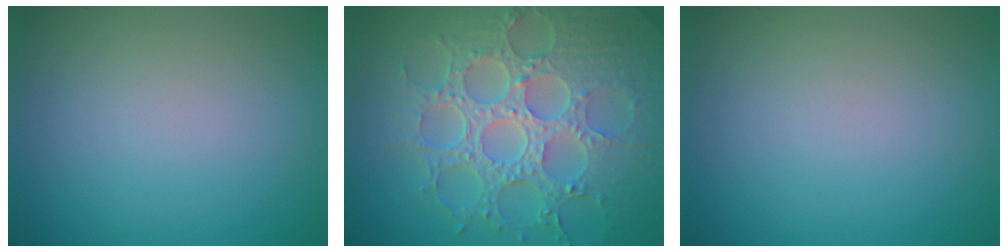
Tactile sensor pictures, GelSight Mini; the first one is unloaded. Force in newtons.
{"total": 8.9, "press": 6.5, "slide": 6.1}
{"total": 0.0}